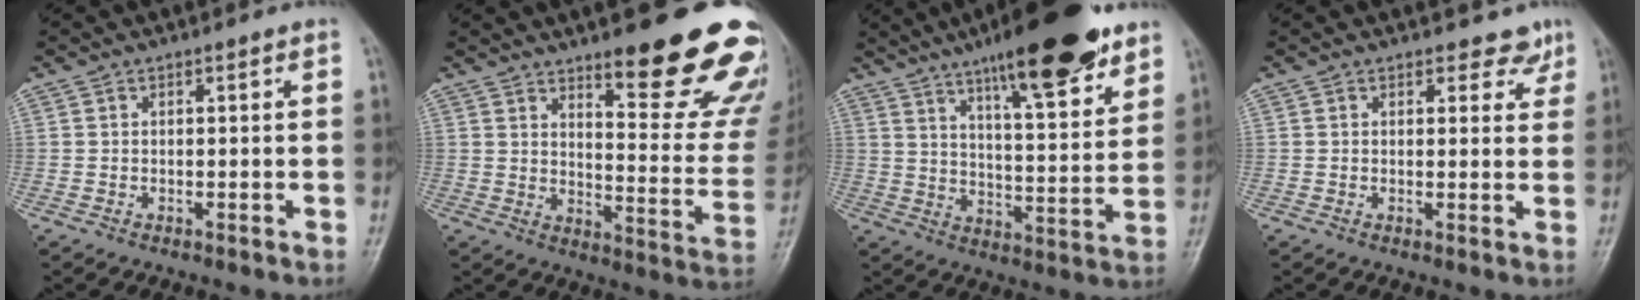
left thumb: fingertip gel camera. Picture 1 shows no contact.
{"total": 21.7, "force": [14.3, 5.4, 15.5], "torque": [-0.160, -0.096, 0.191]}
{"total": 20.7, "force": [13.8, 5.1, 14.6], "torque": [-0.192, -0.058, 0.213]}
{"total": 3.5, "force": [2.8, 2.0, 0.7], "torque": [0.018, -0.018, 0.025]}